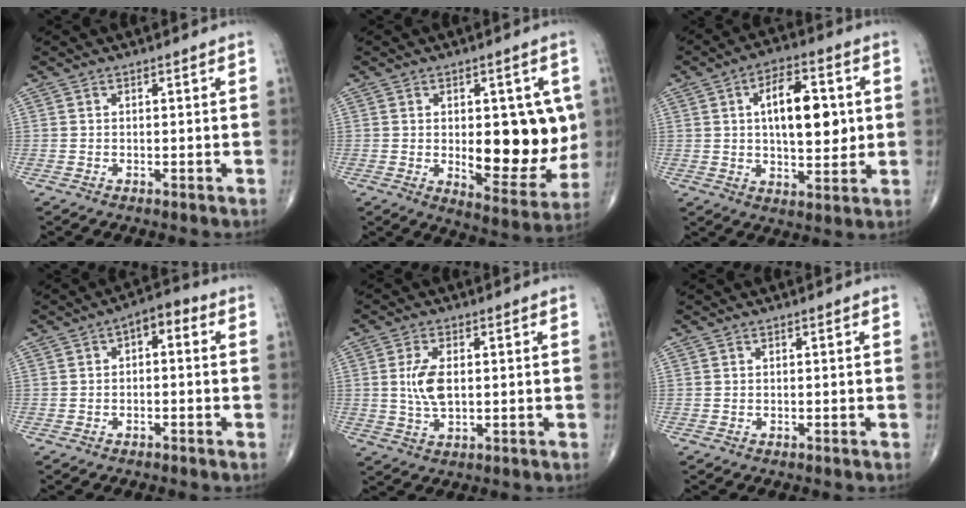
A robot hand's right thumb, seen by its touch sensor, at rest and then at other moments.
{"total": 15.6, "force": [0.4, 7.4, 13.7], "torque": [-0.138, -0.026, 0.022]}
{"total": 13.7, "force": [2.1, 6.7, 11.8], "torque": [-0.161, 0.000, 0.033]}
{"total": 4.2, "force": [0.5, 2.4, 3.4], "torque": [-0.030, 0.023, -0.006]}
{"total": 6.2, "force": [0.6, 3.1, 5.3], "torque": [-0.111, -0.004, 0.012]}
{"total": 0.0}